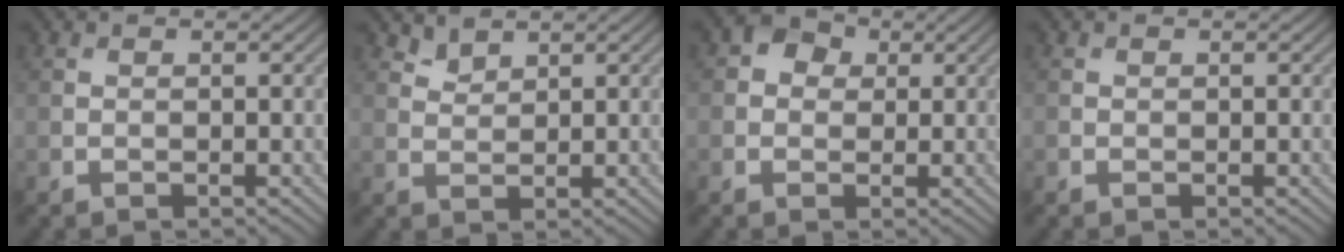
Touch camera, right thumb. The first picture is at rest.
{"total": 1.9, "force": [1.7, 0.6, 0.5], "torque": [-0.016, -0.004, 0.040]}
{"total": 3.2, "force": [0.8, 2.7, 1.5], "torque": [-0.025, 0.005, 0.003]}
{"total": 0.0}